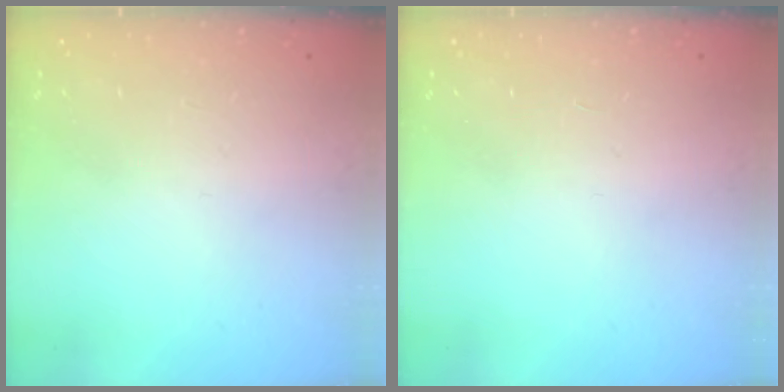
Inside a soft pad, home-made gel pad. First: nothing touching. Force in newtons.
{"total": 0.0}